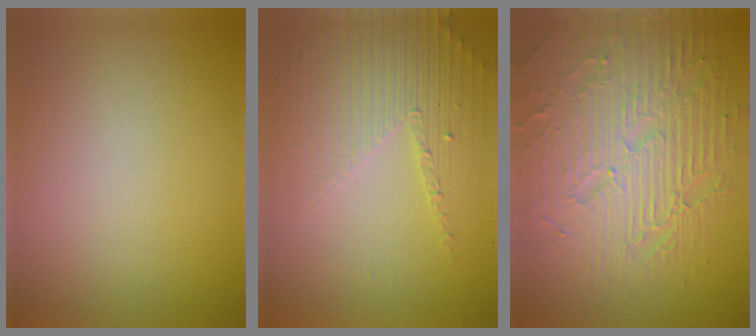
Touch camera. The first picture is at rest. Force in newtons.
{"total": 4.8, "press": 3.2, "slide": 3.5}
{"total": 8.8, "press": 6.3, "slide": 6.1}